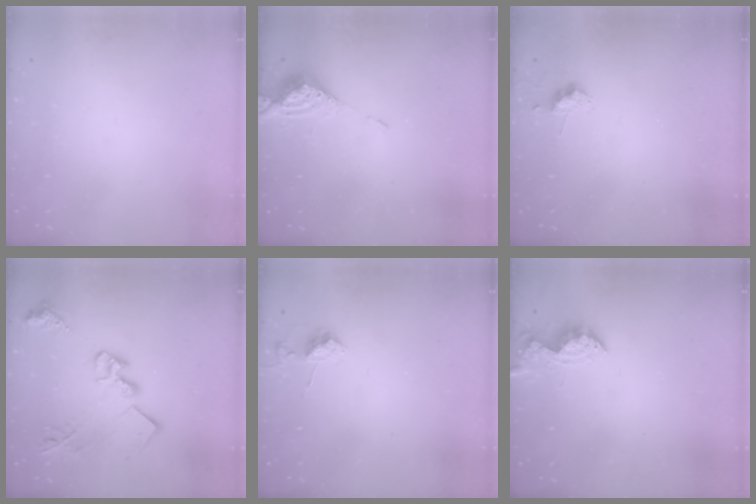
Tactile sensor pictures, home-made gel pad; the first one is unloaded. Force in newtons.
{"total": 5.7, "press": 5.7, "slide": 0.6}
{"total": 8.3, "press": 8.3, "slide": 0.7}
{"total": 17.5, "press": 17.5, "slide": 1.1}
{"total": 5.0, "press": 4.9, "slide": 0.7}
{"total": 9.4, "press": 9.4, "slide": 0.3}